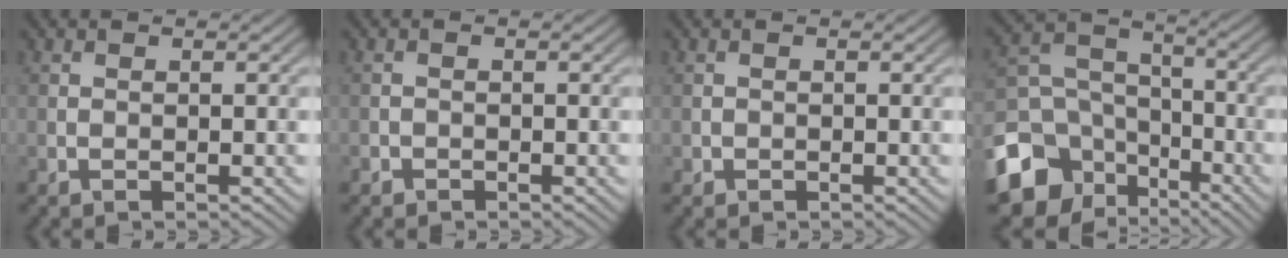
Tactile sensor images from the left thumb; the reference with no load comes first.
{"total": 0.9, "force": [-0.6, 0.7, 0.0], "torque": [0.004, -0.002, -0.013]}
{"total": 0.7, "force": [-0.2, 0.7, 0.1], "torque": [0.003, -0.005, -0.006]}
{"total": 12.8, "force": [-6.7, 9.2, 5.8], "torque": [-0.169, -0.027, -0.124]}